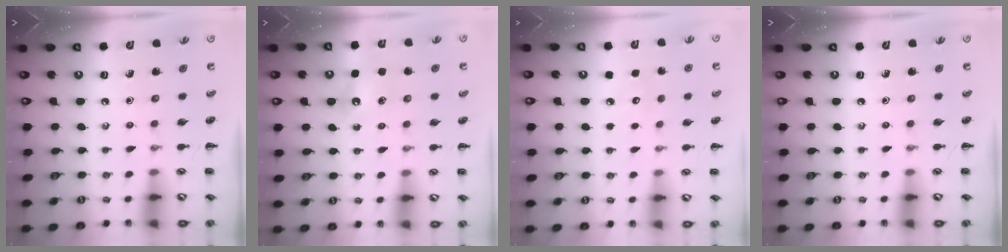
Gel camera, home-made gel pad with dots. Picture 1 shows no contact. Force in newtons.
{"total": 6.7, "press": 6.3, "slide": 2.2}
{"total": 4.7, "press": 4.5, "slide": 1.2}
{"total": 0.0}